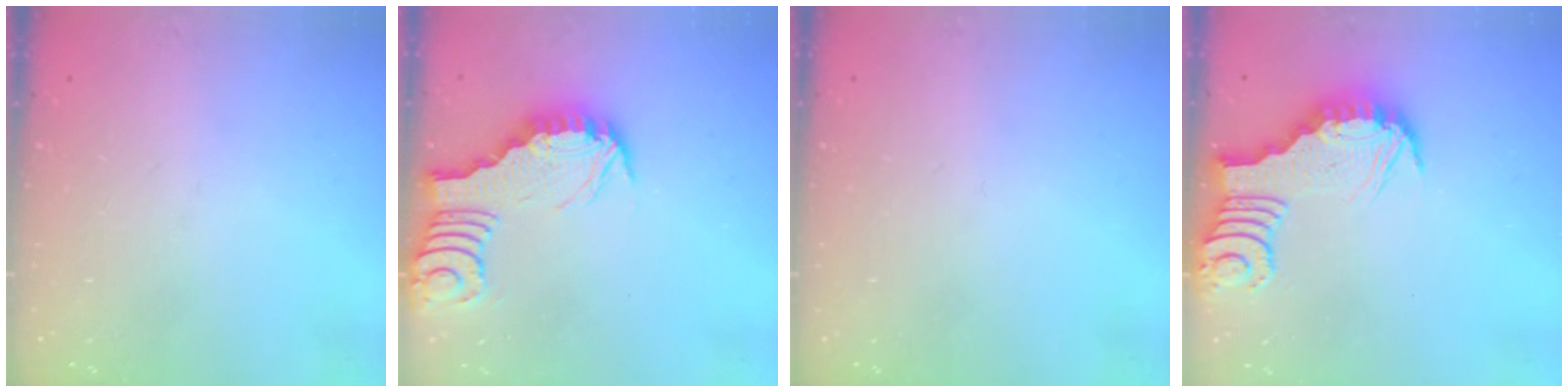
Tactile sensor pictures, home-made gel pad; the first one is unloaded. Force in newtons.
{"total": 2.9, "press": 2.8, "slide": 0.3}
{"total": 0.0}
{"total": 3.4, "press": 3.4, "slide": 0.1}